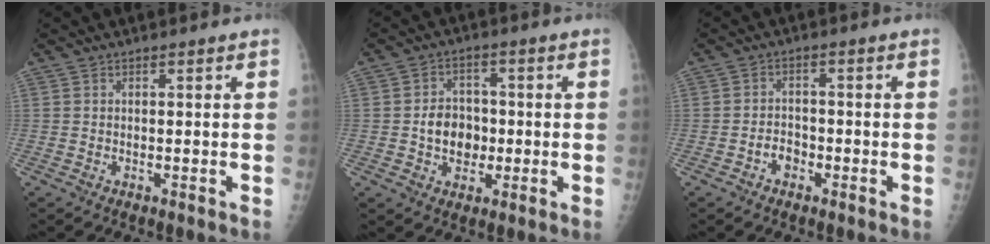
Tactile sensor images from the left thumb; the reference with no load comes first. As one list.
[{"total": 7.1, "force": [-0.9, 5.8, 4.0], "torque": [-0.033, 0.012, -0.018]}, {"total": 3.0, "force": [-1.6, 2.2, 1.3], "torque": [-0.007, 0.016, -0.029]}]